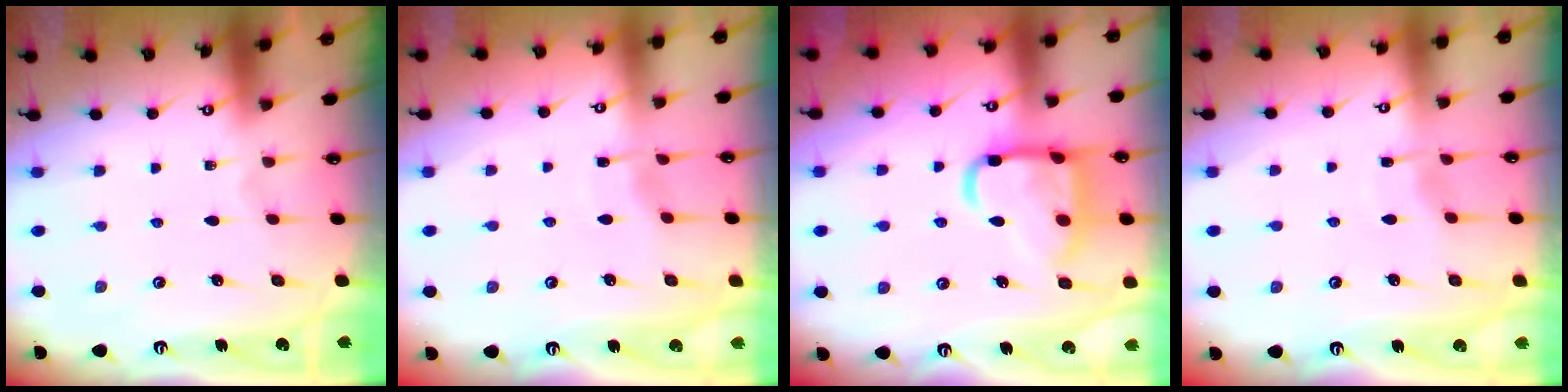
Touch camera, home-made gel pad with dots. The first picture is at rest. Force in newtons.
{"total": 2.8, "press": 2.7, "slide": 0.5}
{"total": 16.9, "press": 16.9, "slide": 1.5}
{"total": 2.8, "press": 2.7, "slide": 0.5}